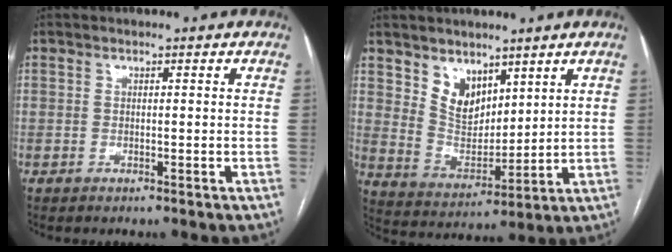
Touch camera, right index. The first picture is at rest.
{"total": 7.7, "force": [4.9, 4.8, 3.6], "torque": [-0.067, -0.003, 0.106]}